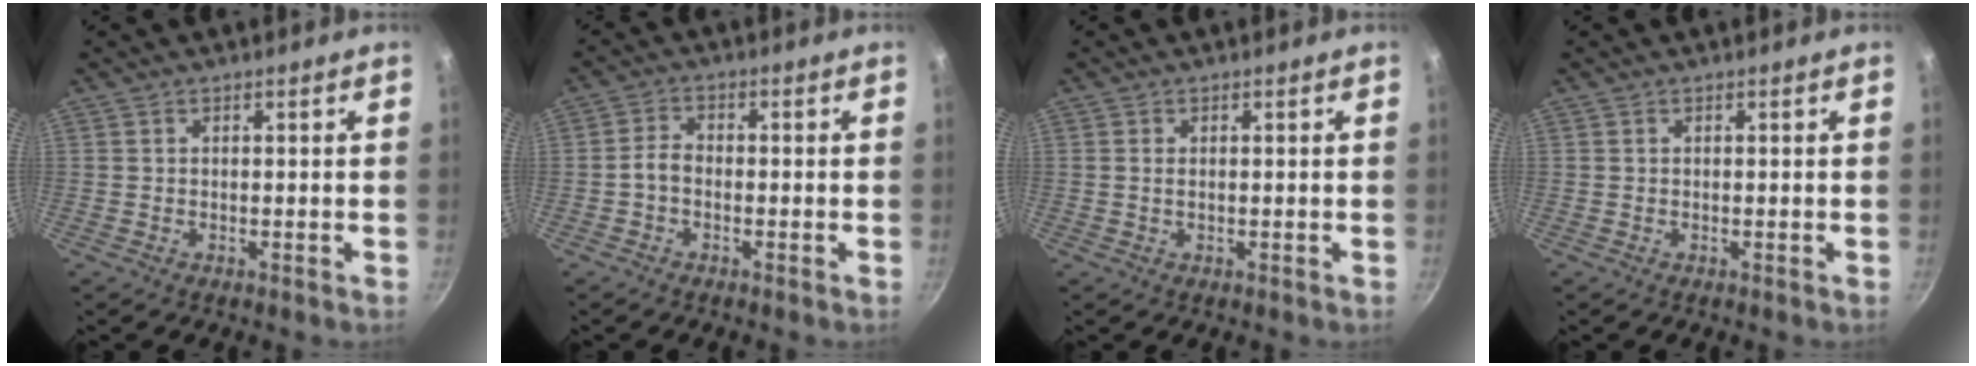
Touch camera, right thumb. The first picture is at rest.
{"total": 3.1, "force": [-0.9, 2.0, 2.1], "torque": [-0.037, 0.015, -0.024]}
{"total": 0.7, "force": [0.2, 0.4, 0.6], "torque": [-0.014, 0.001, 0.006]}
{"total": 0.0}